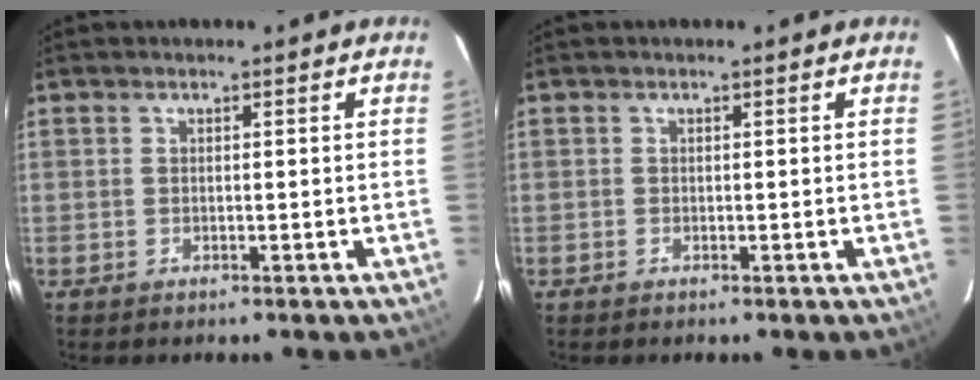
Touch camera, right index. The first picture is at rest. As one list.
[{"total": 0.0}]